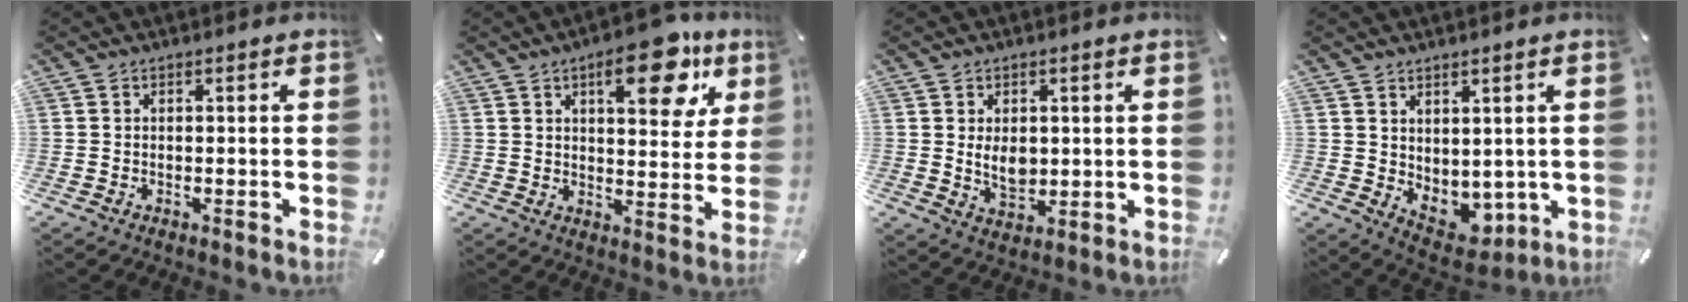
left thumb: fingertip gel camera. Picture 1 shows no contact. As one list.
[{"total": 15.7, "force": [8.4, 6.9, 11.3], "torque": [-0.138, -0.042, 0.132]}, {"total": 6.2, "force": [0.9, 4.5, 4.2], "torque": [-0.073, -0.008, 0.011]}, {"total": 4.5, "force": [1.6, 4.0, 1.3], "torque": [-0.003, -0.027, 0.035]}]